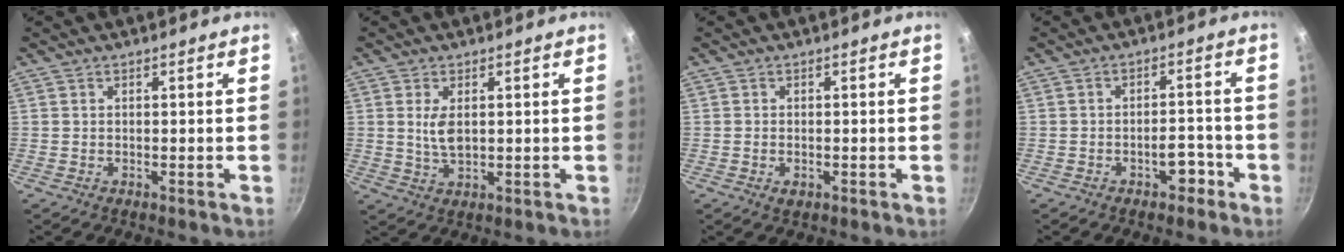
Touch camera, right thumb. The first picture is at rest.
{"total": 4.0, "force": [0.7, 2.0, 3.4], "torque": [-0.068, -0.009, 0.020]}
{"total": 1.5, "force": [-0.6, 1.0, 1.1], "torque": [-0.018, 0.002, -0.008]}
{"total": 4.5, "force": [-2.4, 2.5, 2.7], "torque": [-0.022, 0.028, -0.038]}